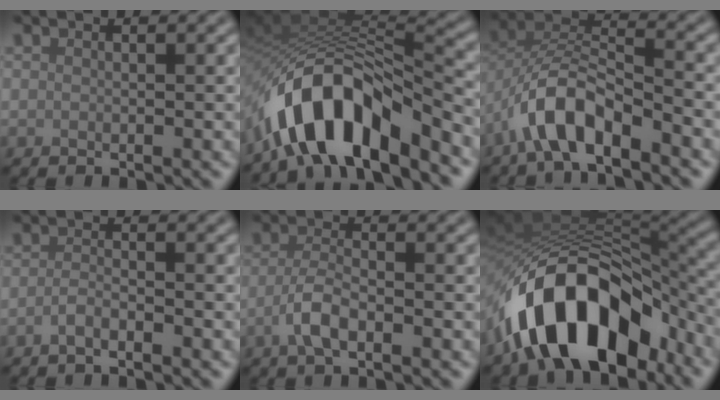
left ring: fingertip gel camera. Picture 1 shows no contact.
{"total": 10.6, "force": [-6.8, 4.0, 7.1], "torque": [-0.112, 0.008, -0.124]}
{"total": 6.2, "force": [-3.9, 2.2, 4.2], "torque": [-0.076, 0.009, -0.078]}
{"total": 1.4, "force": [-1.0, 0.3, 1.0], "torque": [-0.019, 0.003, -0.023]}
{"total": 2.7, "force": [-1.3, 0.9, 2.2], "torque": [-0.048, 0.003, -0.032]}
{"total": 13.7, "force": [-7.0, 7.3, 9.2], "torque": [-0.143, 0.000, -0.124]}